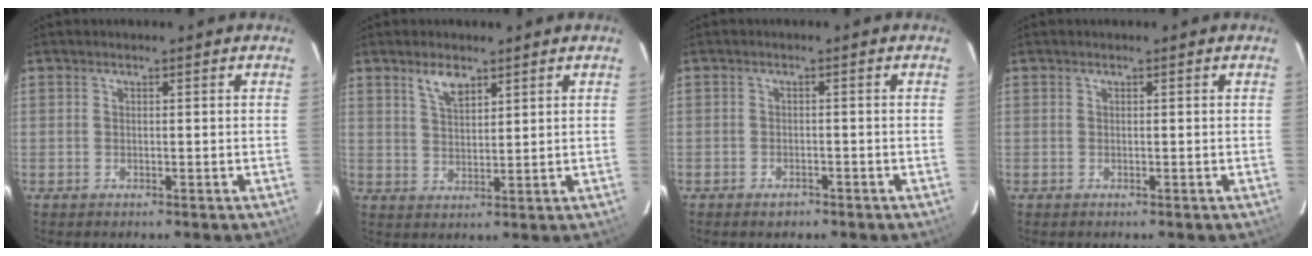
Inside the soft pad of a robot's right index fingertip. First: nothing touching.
{"total": 4.5, "force": [3.1, 1.8, 2.7], "torque": [-0.050, 0.004, 0.059]}
{"total": 2.2, "force": [-1.6, 1.3, 0.7], "torque": [-0.019, 0.002, -0.025]}
{"total": 0.0}